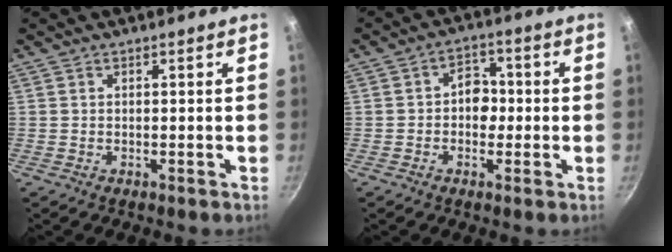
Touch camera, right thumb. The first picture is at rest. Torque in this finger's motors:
{"motor_torque": [0.62, 0.52, 0.06, -0.12, 0.17]}